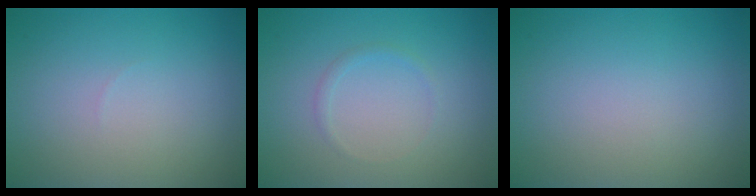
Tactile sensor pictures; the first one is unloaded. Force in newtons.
{"total": 0.7, "press": 0.7, "slide": 0.0}
{"total": 0.0}